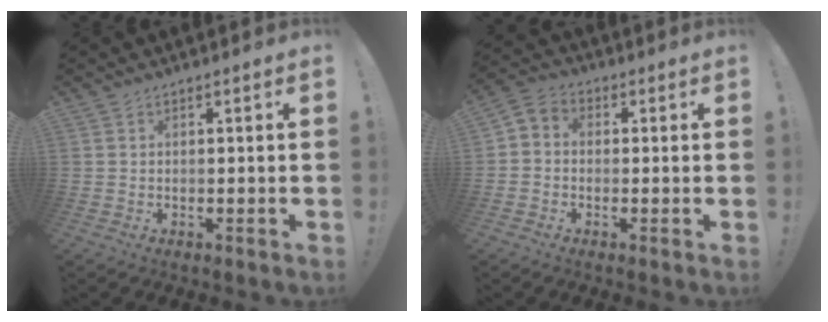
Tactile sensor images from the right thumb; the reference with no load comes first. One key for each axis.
{"total": 3.6, "fx": -1.6, "fy": 2.8, "fz": 1.7, "tx": -0.034, "ty": 0.010, "tz": -0.027}